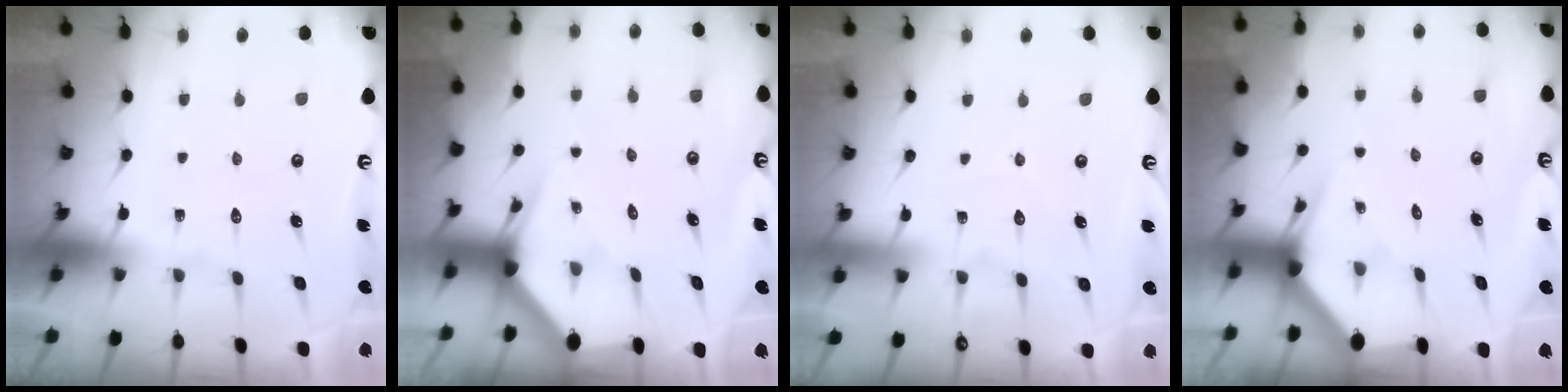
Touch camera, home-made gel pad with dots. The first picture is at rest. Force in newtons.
{"total": 2.9, "press": 2.9, "slide": 0.2}
{"total": 2.9, "press": 2.9, "slide": 0.2}
{"total": 2.9, "press": 2.9, "slide": 0.2}